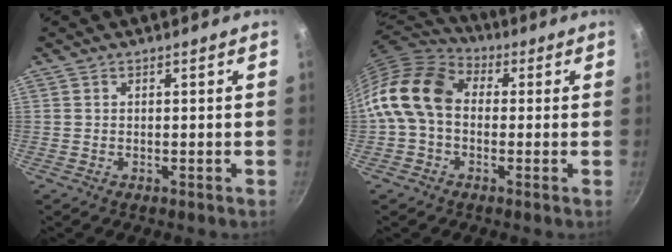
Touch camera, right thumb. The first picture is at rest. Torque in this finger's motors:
{"motor_torque": [0.53, 1.00, 0.81, -0.78, 0.29]}